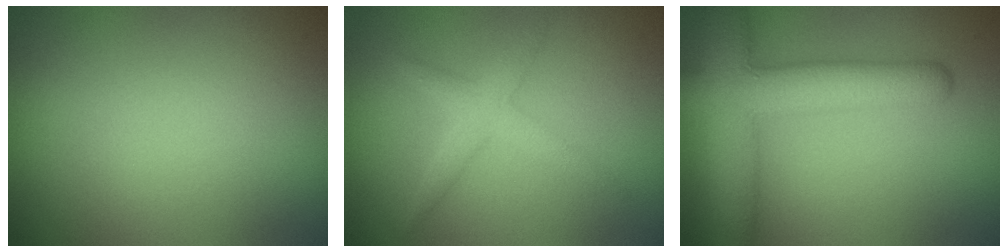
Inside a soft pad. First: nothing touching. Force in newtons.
{"total": 2.3, "press": 2.3, "slide": 0.1}
{"total": 7.7, "press": 7.7, "slide": 0.5}